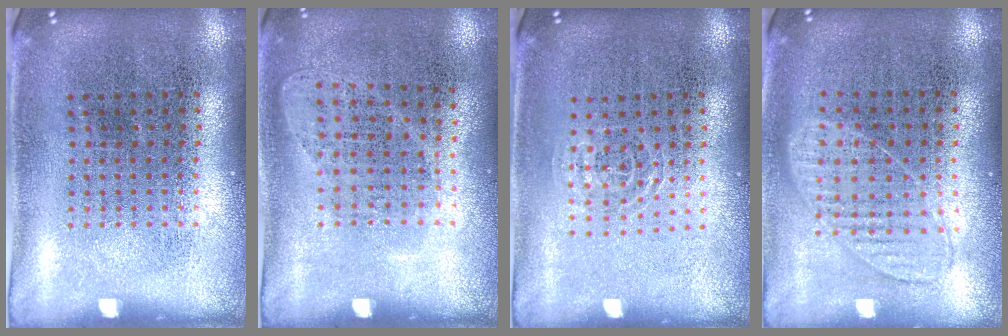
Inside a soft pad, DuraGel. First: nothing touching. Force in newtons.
{"total": 1.0, "press": 0.9, "slide": 0.5}
{"total": 0.9, "press": 0.6, "slide": 0.7}
{"total": 0.9, "press": 0.8, "slide": 0.3}